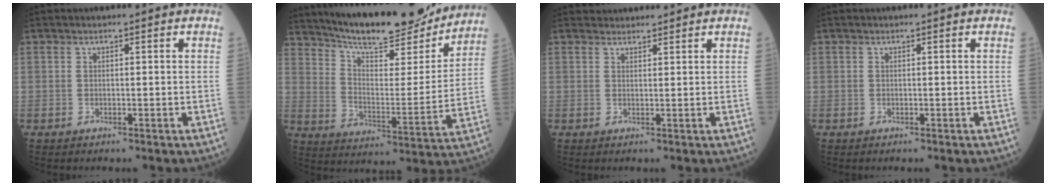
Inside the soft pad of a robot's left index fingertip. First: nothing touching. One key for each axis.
{"total": 20.3, "fx": 18.6, "fy": 3.4, "fz": 7.4, "tx": -0.121, "ty": -0.020, "tz": 0.272}
{"total": 2.5, "fx": 2.4, "fy": 0.4, "fz": -0.2, "tx": 0.001, "ty": 0.017, "tz": 0.039}
{"total": 0.0}